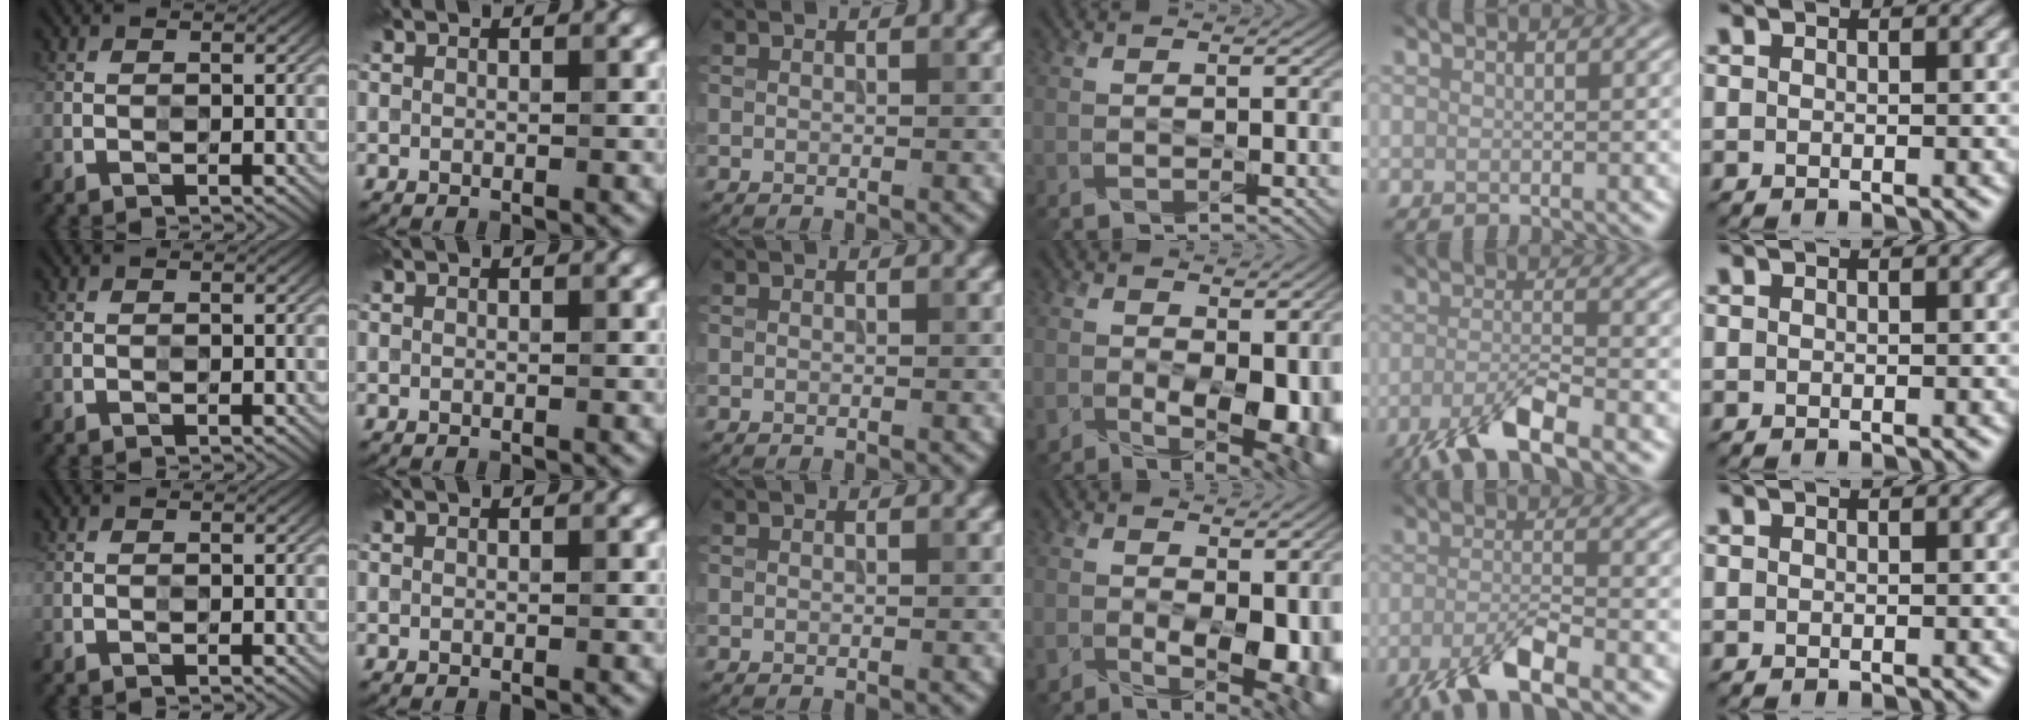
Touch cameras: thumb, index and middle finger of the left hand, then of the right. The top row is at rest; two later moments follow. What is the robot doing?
{"motion": "press", "object": "stopwatch"}